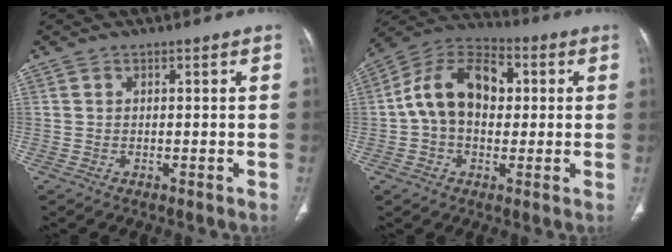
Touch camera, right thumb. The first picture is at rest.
{"total": 14.1, "force": [1.4, 9.9, 10.0], "torque": [-0.152, 0.032, 0.013]}